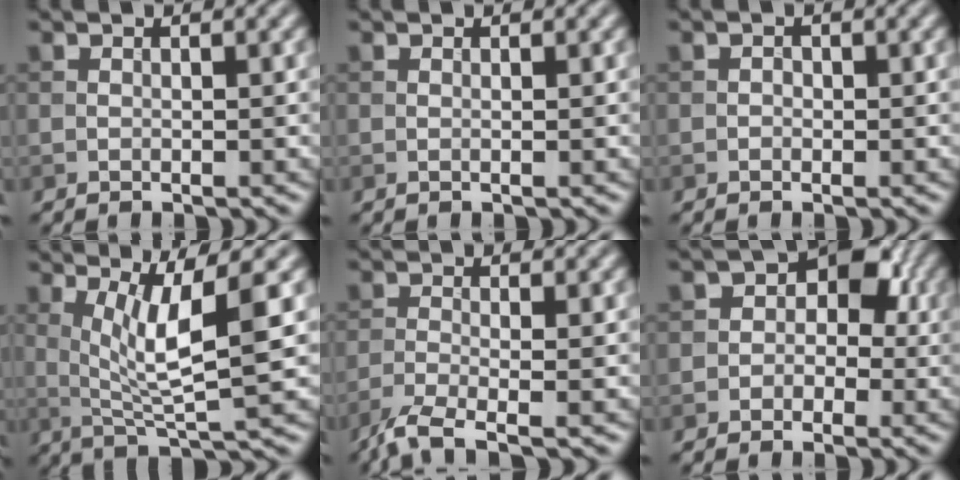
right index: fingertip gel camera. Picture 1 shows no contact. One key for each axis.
{"total": 0.0}
{"total": 0.6, "fx": -0.2, "fy": 0.5, "fz": 0.2, "tx": 0.001, "ty": -0.002, "tz": -0.005}
{"total": 6.5, "fx": 1.4, "fy": 1.2, "fz": 6.2, "tx": -0.111, "ty": -0.007, "tz": 0.031}
{"total": 3.9, "fx": -2.8, "fy": 0.8, "fz": 2.5, "tx": -0.051, "ty": -0.011, "tz": -0.070}
{"total": 3.9, "fx": -0.1, "fy": 3.3, "fz": 2.1, "tx": 0.017, "ty": 0.011, "tz": -0.026}